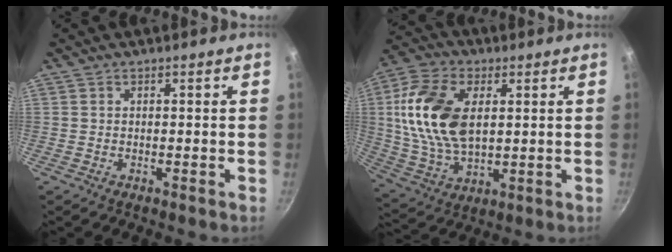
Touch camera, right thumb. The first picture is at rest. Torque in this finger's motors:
{"motor_torque": [1.20, 3.27, 1.94, -0.06, 0.55]}